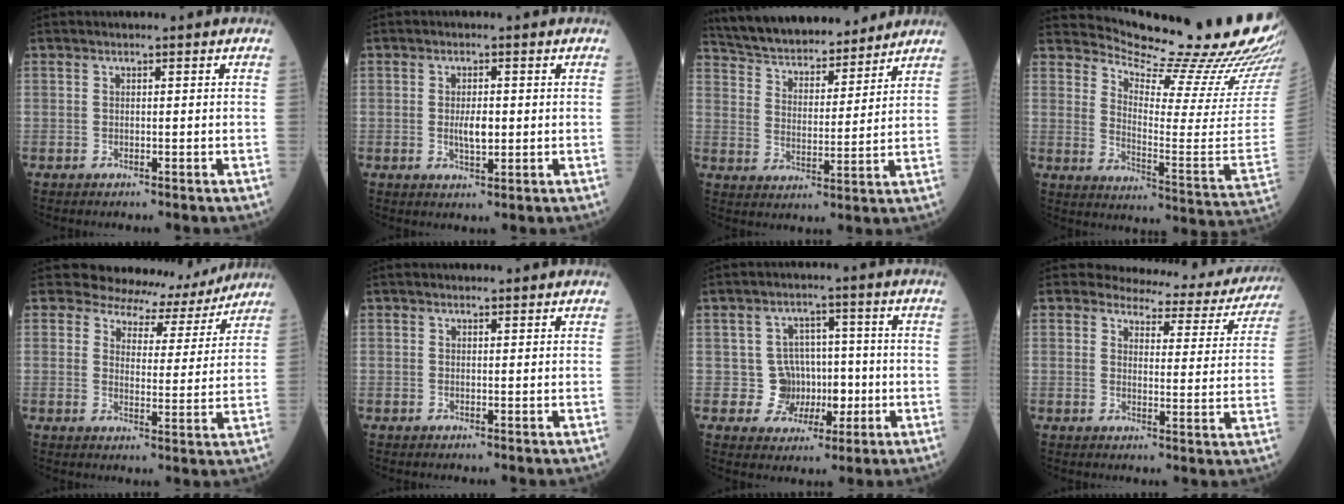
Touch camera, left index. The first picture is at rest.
{"total": 2.6, "force": [-0.2, 1.0, 2.4], "torque": [-0.039, -0.001, -0.001]}
{"total": 19.4, "force": [17.7, 4.8, 6.3], "torque": [-0.103, 0.016, 0.272]}
{"total": 25.1, "force": [23.6, 0.3, 8.4], "torque": [-0.129, -0.142, 0.295]}
{"total": 9.5, "force": [9.0, 3.0, -0.2], "torque": [0.018, -0.011, 0.104]}
{"total": 0.6, "force": [0.6, 0.2, 0.0], "torque": [0.000, 0.001, 0.008]}
{"total": 6.2, "force": [-0.8, 6.0, 1.3], "torque": [0.000, 0.018, -0.009]}
{"total": 15.3, "force": [14.6, 3.9, 2.4], "torque": [0.008, -0.055, 0.143]}